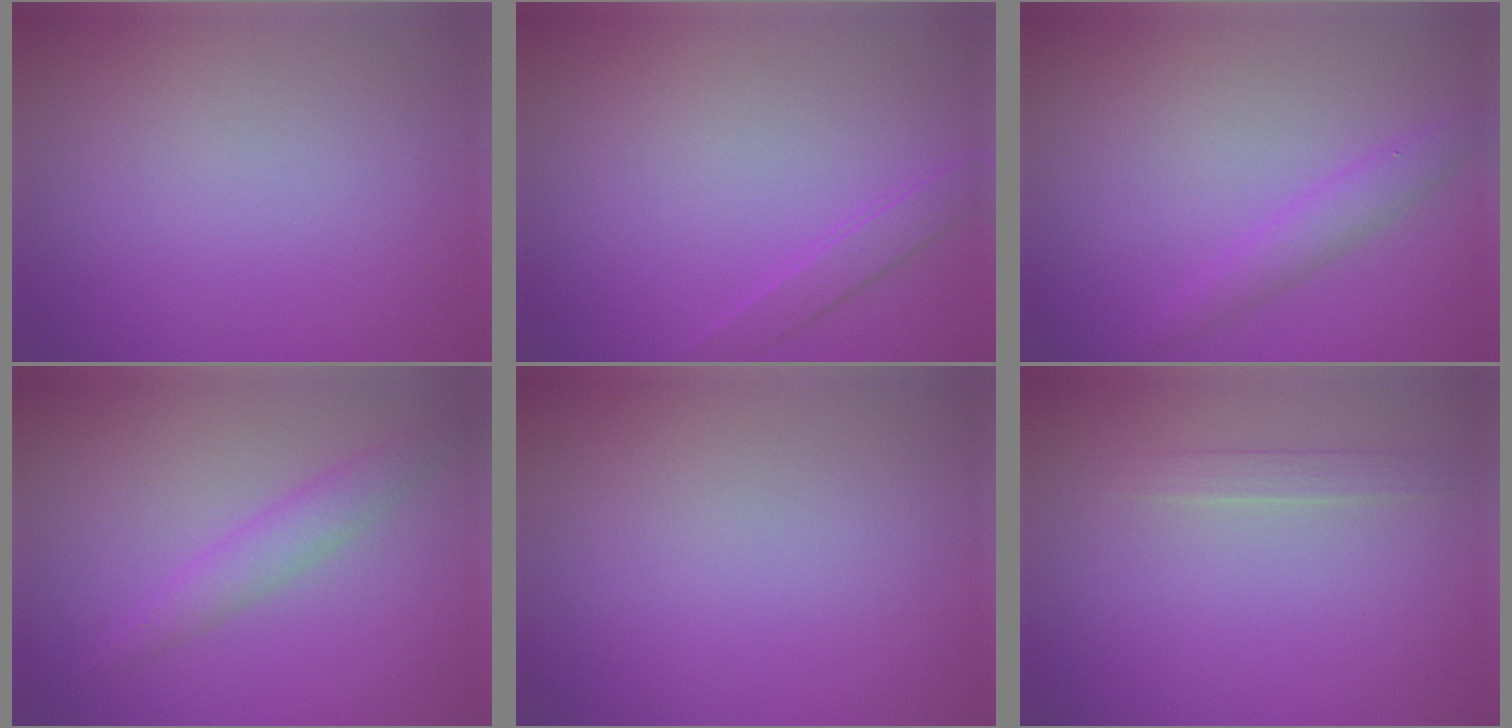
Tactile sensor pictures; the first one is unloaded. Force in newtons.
{"total": 1.4, "press": 1.4, "slide": 0.1}
{"total": 2.0, "press": 2.0, "slide": 0.1}
{"total": 2.5, "press": 2.5, "slide": 0.2}
{"total": 0.0}
{"total": 1.1, "press": 1.1, "slide": 0.1}